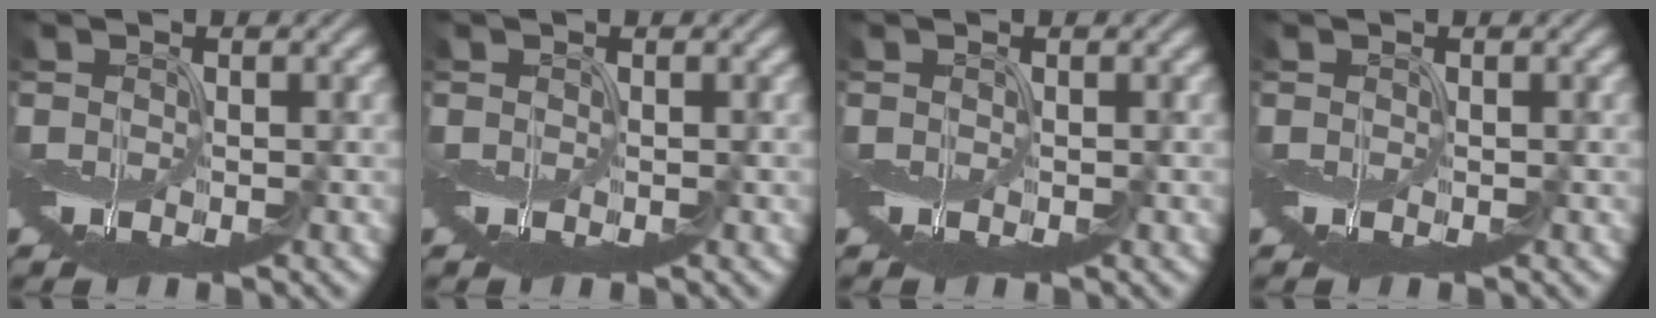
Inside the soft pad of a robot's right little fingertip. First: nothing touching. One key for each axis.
{"total": 0.0}
{"total": 0.0}
{"total": 0.0}